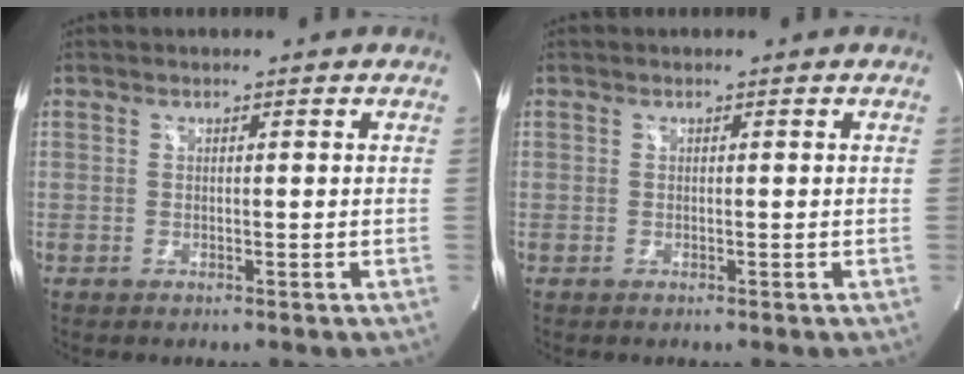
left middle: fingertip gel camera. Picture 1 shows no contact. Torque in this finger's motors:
{"motor_torque": [0.02, 0.03, 0.00, 0.00]}